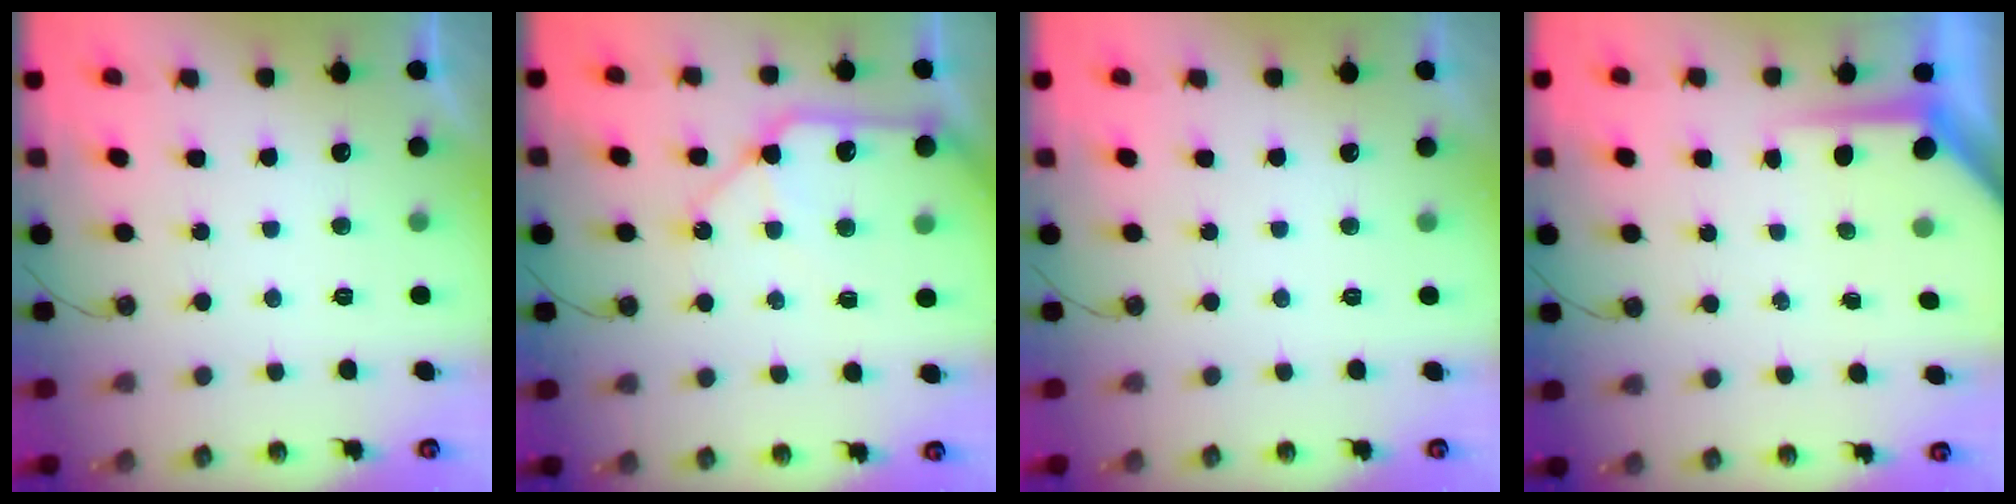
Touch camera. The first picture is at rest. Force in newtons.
{"total": 11.7, "press": 11.6, "slide": 1.6}
{"total": 0.0}
{"total": 5.6, "press": 5.6, "slide": 0.5}